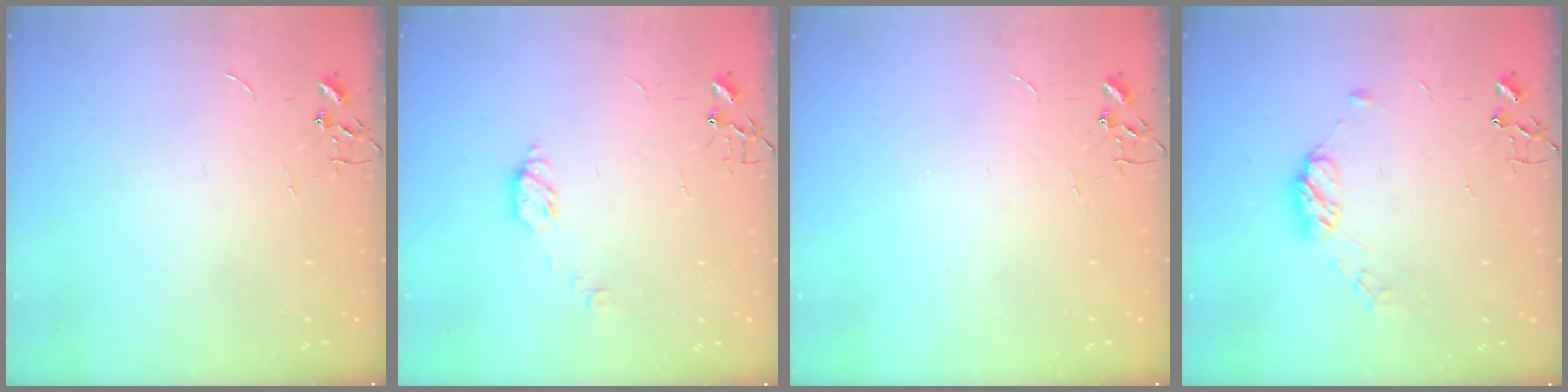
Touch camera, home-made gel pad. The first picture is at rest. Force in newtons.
{"total": 6.4, "press": 6.4, "slide": 0.6}
{"total": 0.0}
{"total": 8.0, "press": 8.0, "slide": 0.5}